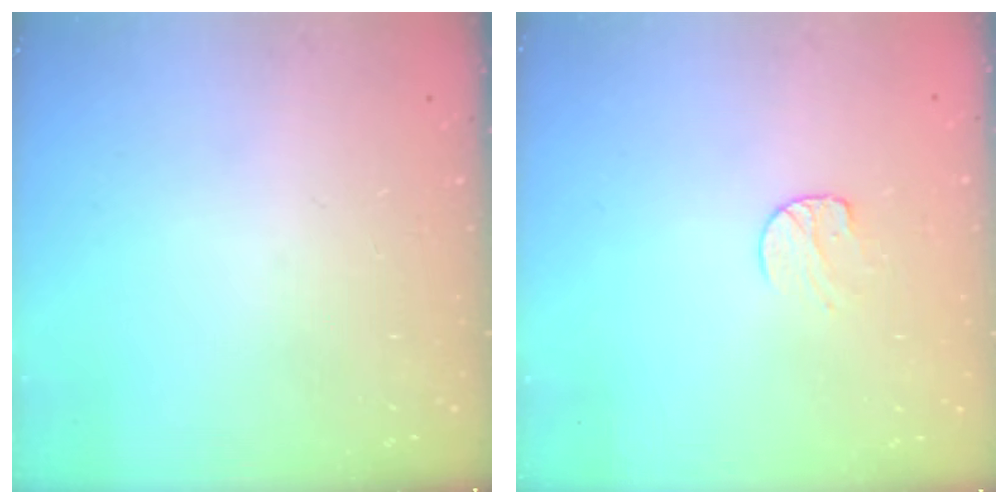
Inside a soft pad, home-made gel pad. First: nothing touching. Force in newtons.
{"total": 7.7, "press": 7.7, "slide": 0.7}